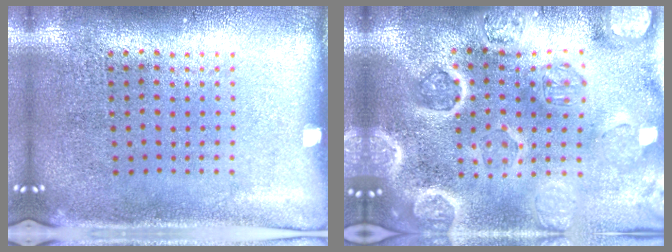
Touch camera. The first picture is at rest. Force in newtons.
{"total": 4.8, "press": 4.2, "slide": 2.3}